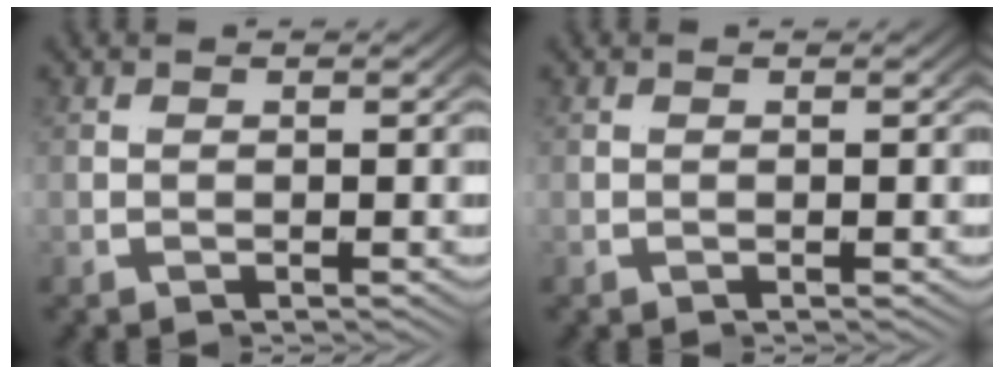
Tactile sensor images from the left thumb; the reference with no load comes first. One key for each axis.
{"total": 0.0}